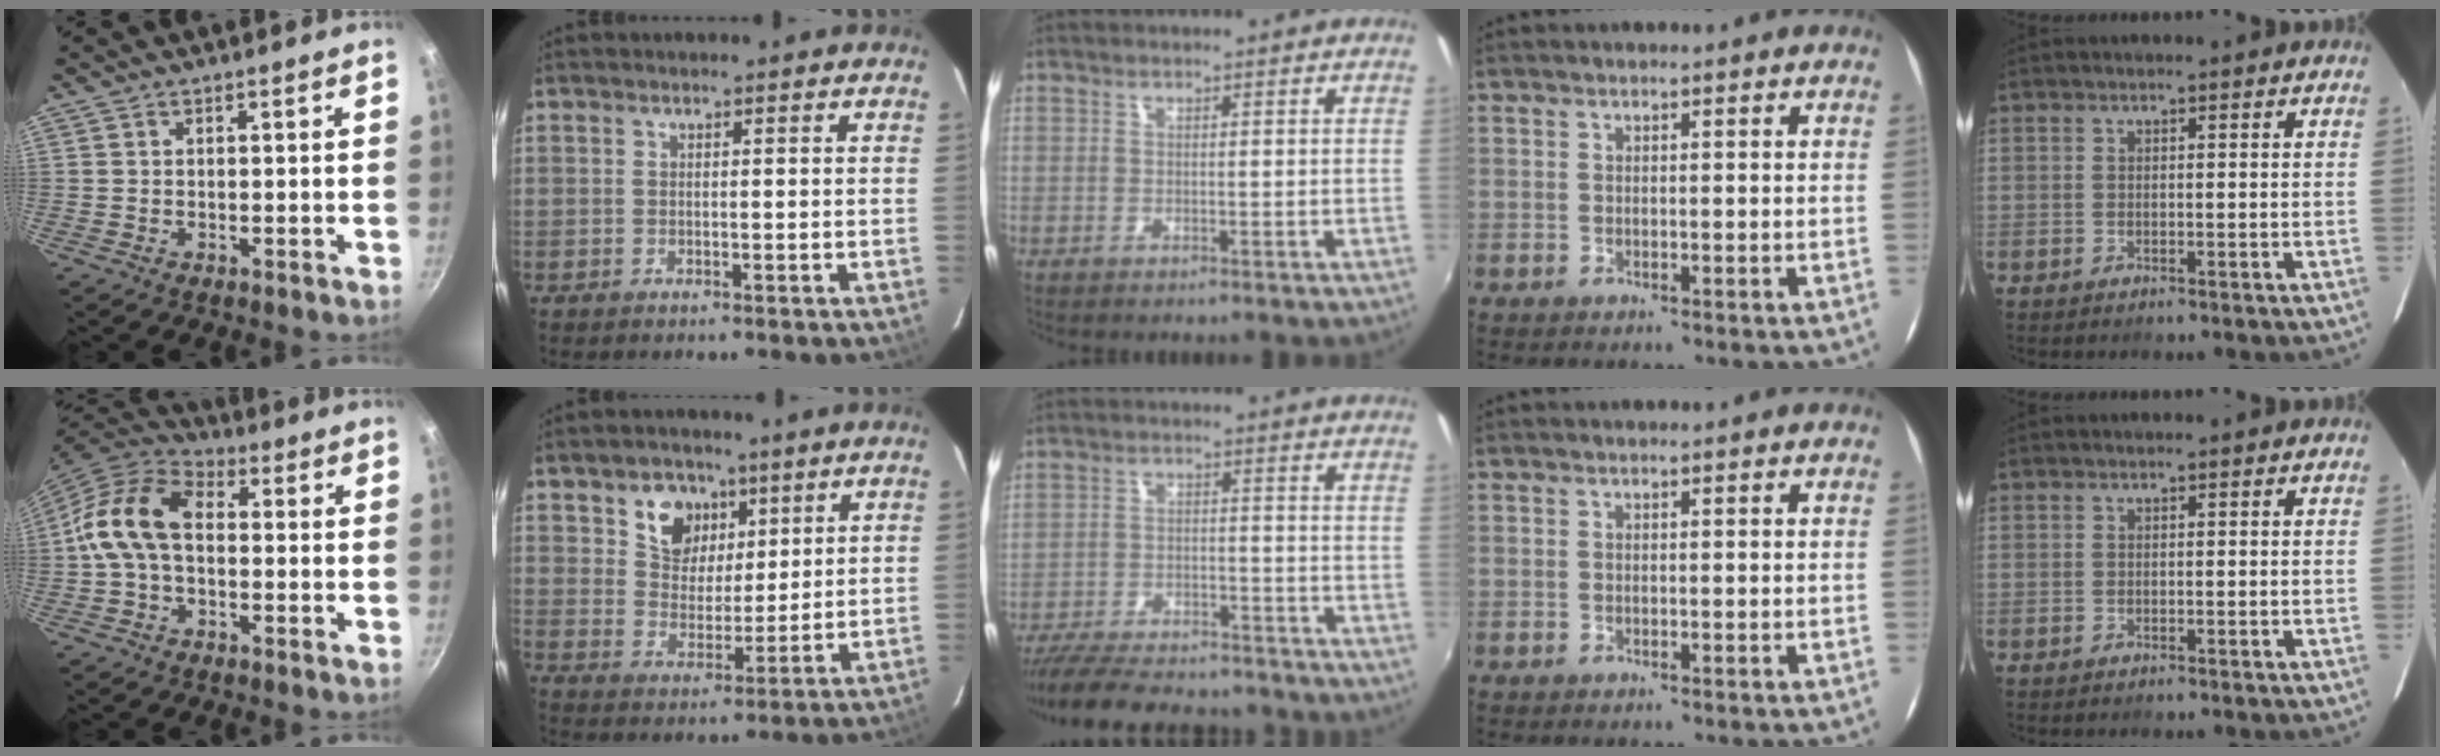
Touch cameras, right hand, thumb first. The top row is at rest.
{"thumb": {"total": 12.6, "force": [-0.2, 8.4, 9.4], "torque": [-0.159, 0.036, -0.023]}, "index": {"total": 8.7, "force": [4.6, 6.7, 3.2], "torque": [-0.057, 0.009, 0.086]}, "middle": {"total": 19.3, "force": [-16.6, 5.5, 8.2], "torque": [-0.175, -0.018, -0.243]}}